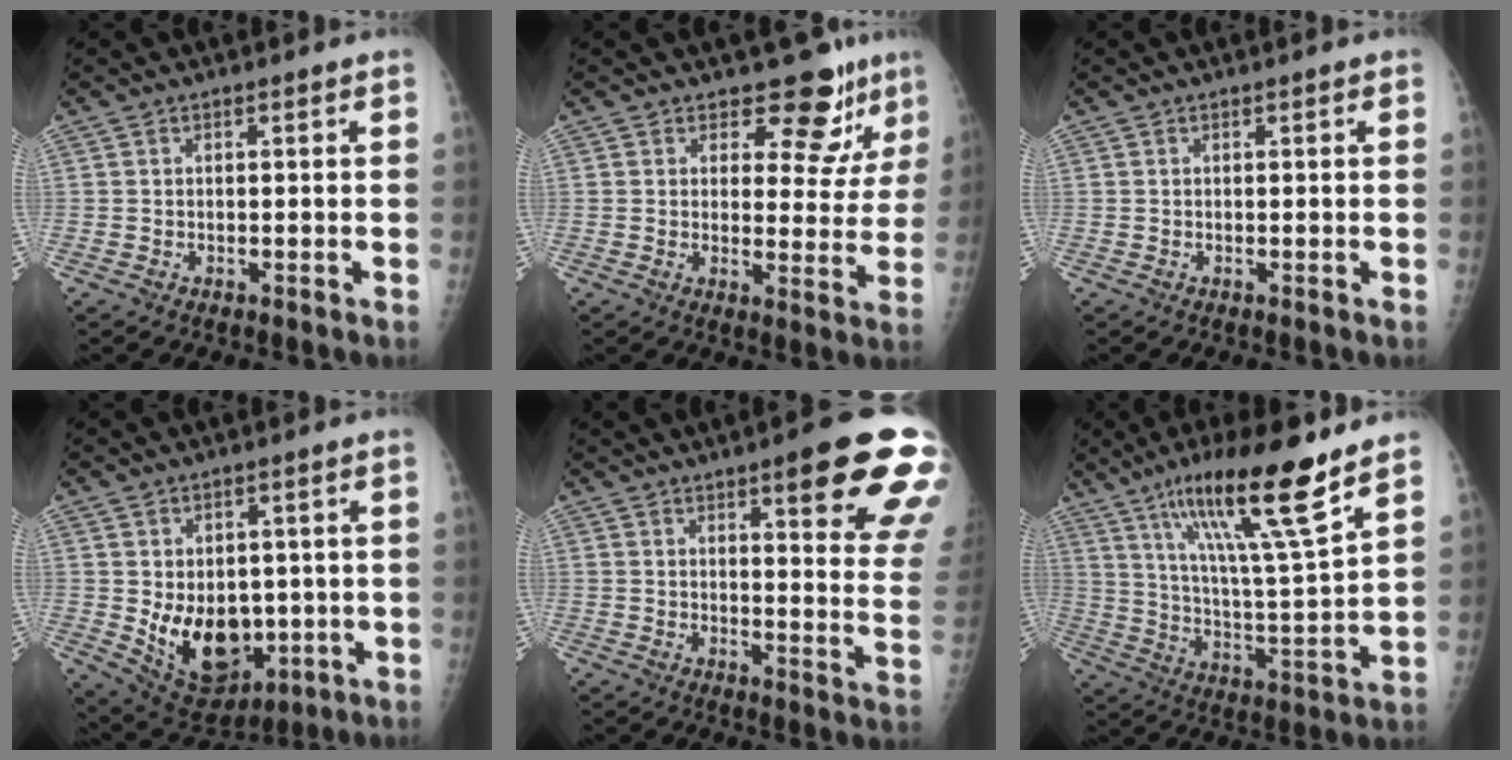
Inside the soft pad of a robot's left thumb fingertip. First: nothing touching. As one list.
[{"total": 8.9, "force": [7.3, 4.5, 2.3], "torque": [0.012, -0.055, 0.080]}, {"total": 0.0}, {"total": 13.7, "force": [-1.6, 9.6, 9.6], "torque": [-0.106, -0.016, 0.008]}, {"total": 18.7, "force": [10.5, 3.5, 15.2], "torque": [-0.167, -0.046, 0.125]}, {"total": 19.3, "force": [12.6, 1.7, 14.6], "torque": [-0.236, -0.061, 0.218]}]